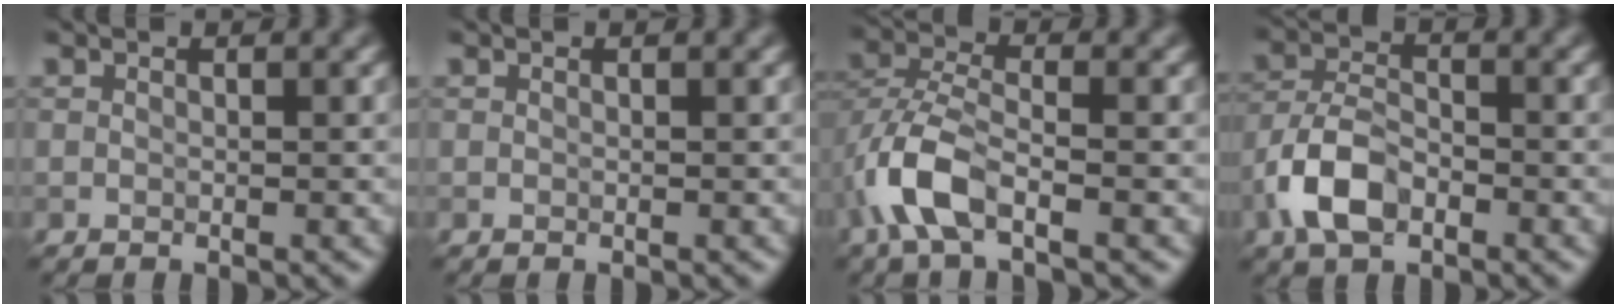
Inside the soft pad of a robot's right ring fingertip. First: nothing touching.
{"total": 0.0}
{"total": 5.4, "force": [-2.4, 2.4, 4.2], "torque": [-0.096, 0.002, -0.056]}
{"total": 5.3, "force": [-2.6, 2.9, 3.6], "torque": [-0.070, 0.003, -0.060]}